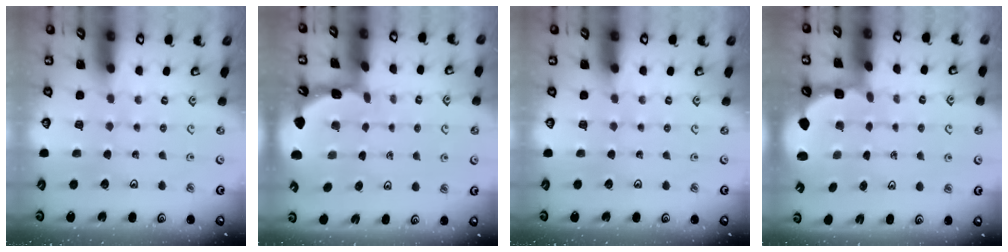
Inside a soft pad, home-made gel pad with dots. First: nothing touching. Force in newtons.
{"total": 1.6, "press": 1.6, "slide": 0.2}
{"total": 0.0}
{"total": 2.7, "press": 2.1, "slide": 1.7}